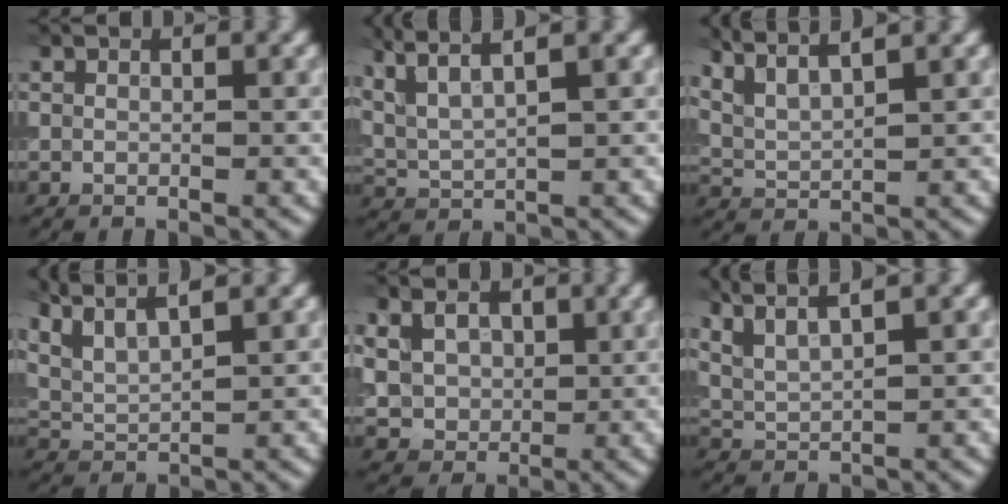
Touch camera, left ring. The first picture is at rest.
{"total": 5.6, "force": [3.7, 1.2, 4.0], "torque": [-0.083, 0.015, 0.066]}
{"total": 5.9, "force": [4.6, 1.5, 3.4], "torque": [-0.068, 0.029, 0.063]}
{"total": 7.7, "force": [6.0, 2.2, 4.4], "torque": [-0.093, 0.032, 0.084]}
{"total": 3.7, "force": [1.2, 3.2, 1.4], "torque": [-0.049, -0.005, 0.017]}
{"total": 5.4, "force": [4.1, 1.2, 3.4], "torque": [-0.070, 0.026, 0.059]}